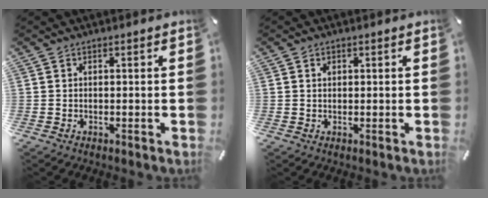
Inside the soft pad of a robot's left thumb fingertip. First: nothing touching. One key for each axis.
{"total": 0.9, "fx": 0.3, "fy": 0.7, "fz": 0.4, "tx": -0.001, "ty": 0.000, "tz": 0.003}